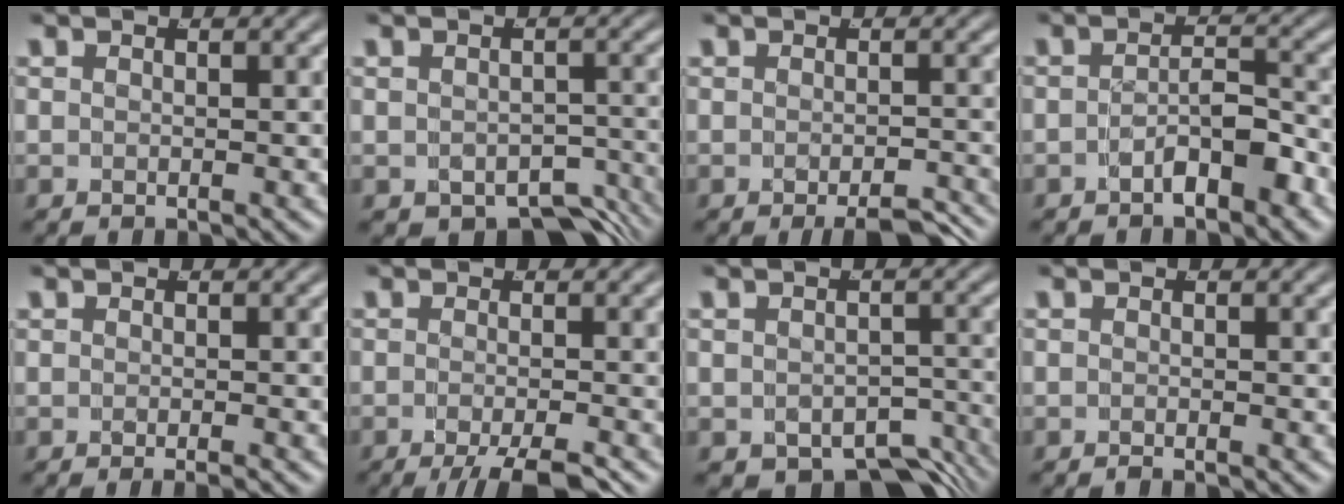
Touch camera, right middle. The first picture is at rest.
{"total": 7.9, "force": [-6.3, 3.8, 3.0], "torque": [-0.029, -0.026, -0.087]}
{"total": 3.6, "force": [-2.9, 0.7, 2.0], "torque": [-0.017, -0.006, -0.044]}
{"total": 3.7, "force": [-2.6, 1.5, 2.2], "torque": [-0.023, -0.003, -0.045]}
{"total": 0.9, "force": [-0.8, -0.1, 0.5], "torque": [-0.006, 0.002, -0.013]}
{"total": 5.8, "force": [-4.2, 1.4, 3.8], "torque": [-0.048, -0.017, -0.056]}
{"total": 9.0, "force": [-7.0, 4.4, 3.5], "torque": [-0.035, -0.026, -0.099]}
{"total": 0.6, "force": [-0.5, -0.2, 0.2], "torque": [0.001, 0.001, -0.010]}